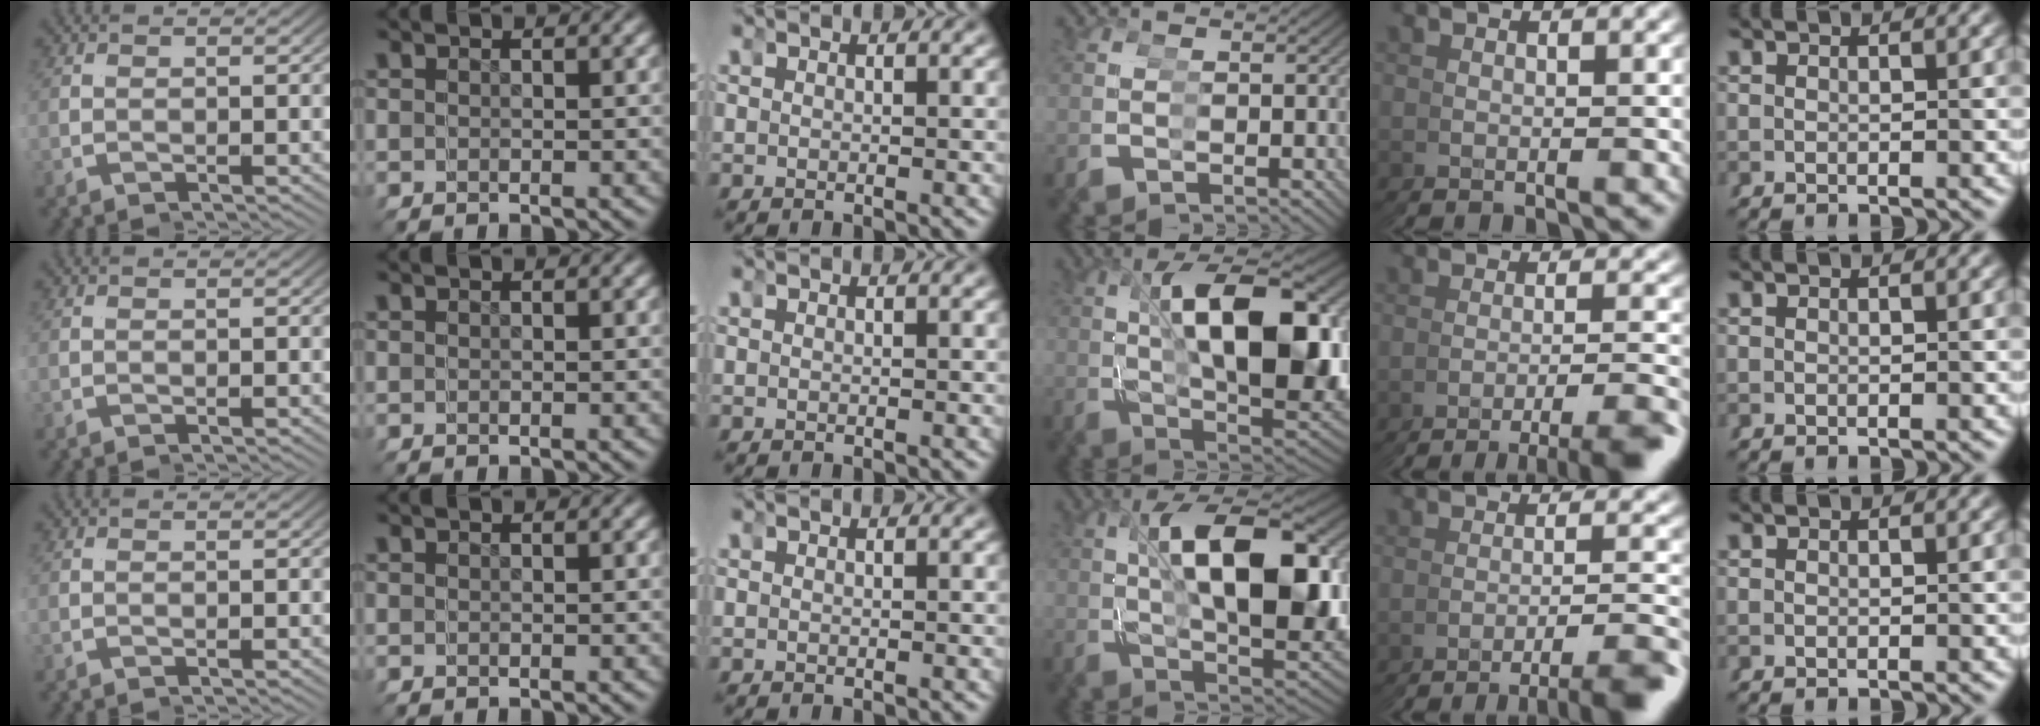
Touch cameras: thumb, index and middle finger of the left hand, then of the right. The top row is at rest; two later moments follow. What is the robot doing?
{"motion": "grasp_and_lifting", "object": "toy banana"}